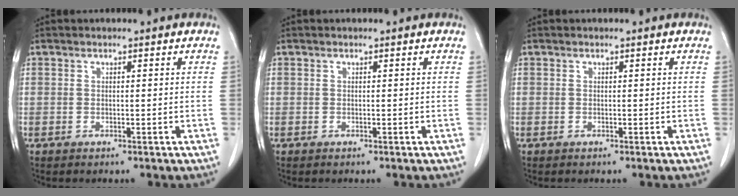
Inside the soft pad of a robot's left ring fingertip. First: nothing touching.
{"total": 0.0}
{"total": 0.0}